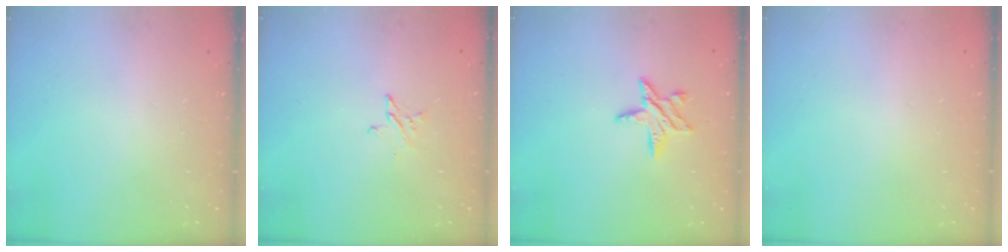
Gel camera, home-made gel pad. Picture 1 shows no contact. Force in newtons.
{"total": 2.2, "press": 2.2, "slide": 0.2}
{"total": 7.4, "press": 7.4, "slide": 0.1}
{"total": 0.0}